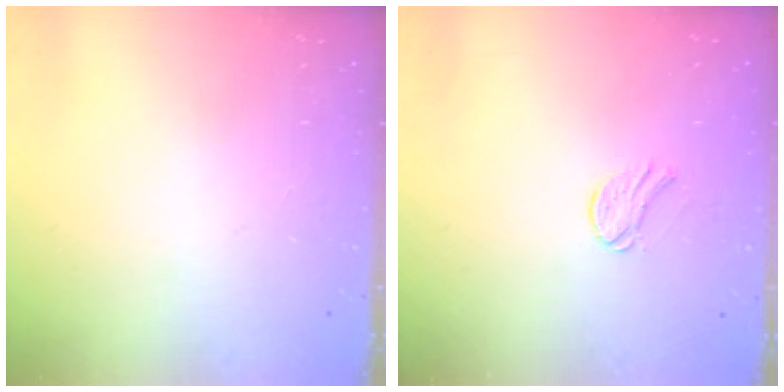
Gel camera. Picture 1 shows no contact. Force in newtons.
{"total": 6.6, "press": 6.6, "slide": 0.6}